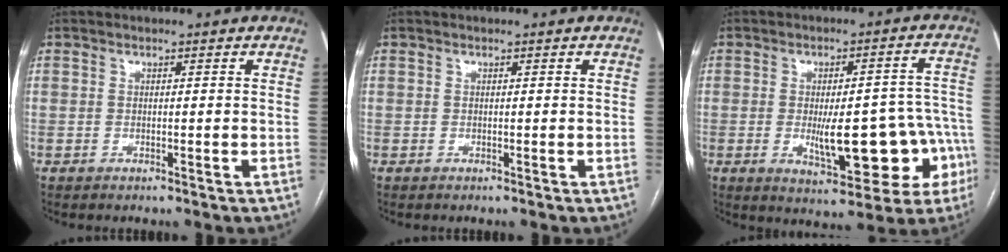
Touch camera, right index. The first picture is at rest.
{"total": 0.0}
{"total": 14.8, "force": [-4.2, 5.3, 13.2], "torque": [-0.126, 0.031, -0.040]}